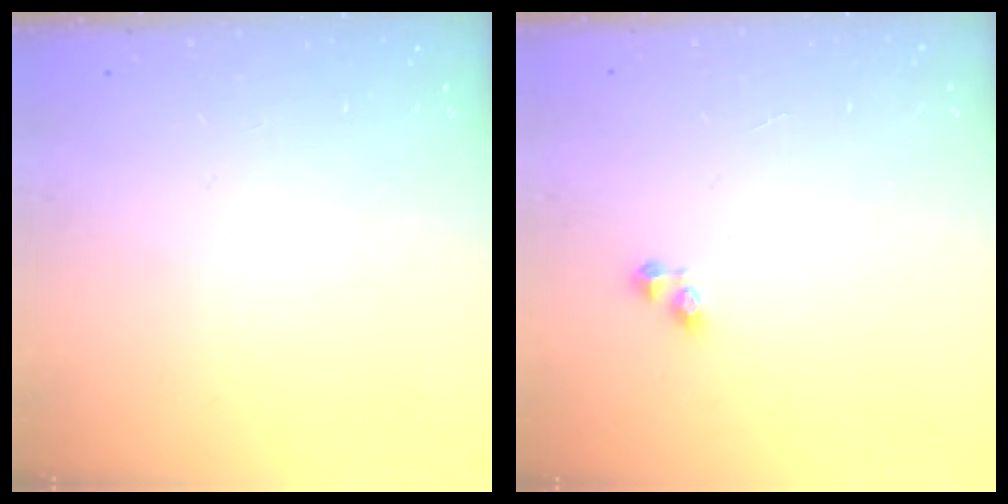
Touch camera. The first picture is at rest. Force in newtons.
{"total": 2.9, "press": 2.9, "slide": 0.3}